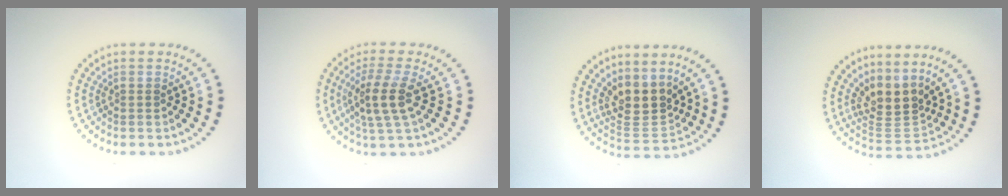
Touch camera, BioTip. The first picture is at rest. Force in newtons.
{"total": 3.8, "press": 3.3, "slide": 2.0}
{"total": 3.7, "press": 3.1, "slide": 2.0}
{"total": 3.7, "press": 2.6, "slide": 2.5}